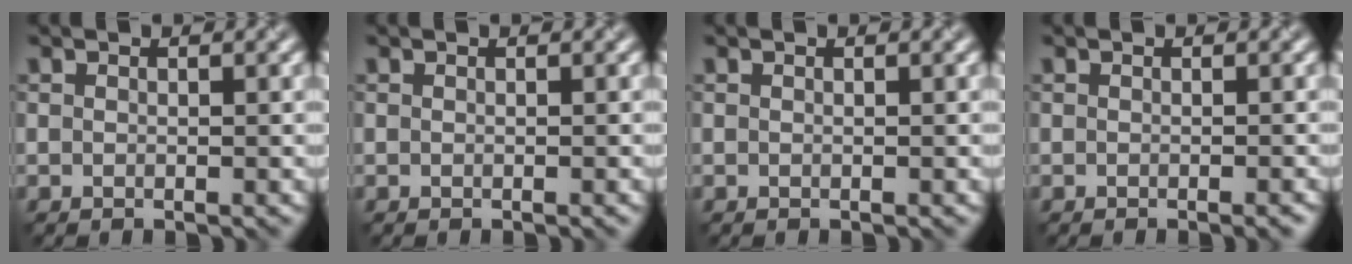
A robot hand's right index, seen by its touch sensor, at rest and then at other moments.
{"total": 0.0}
{"total": 0.0}
{"total": 1.0, "force": [-0.4, 0.2, 0.8], "torque": [-0.009, -0.002, -0.008]}